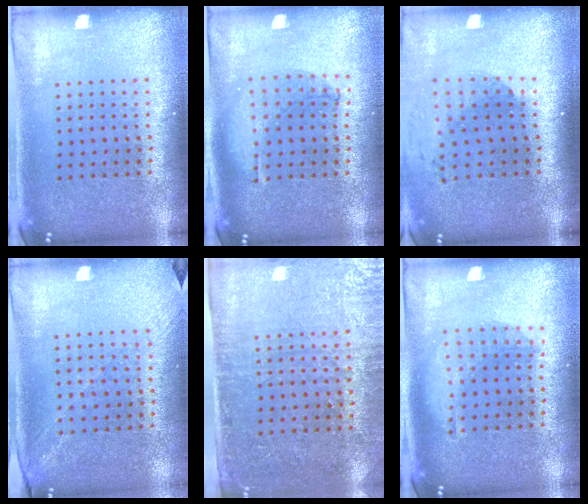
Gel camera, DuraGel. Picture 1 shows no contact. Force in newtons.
{"total": 0.6, "press": 0.6, "slide": 0.2}
{"total": 1.6, "press": 1.3, "slide": 0.9}
{"total": 1.3, "press": 1.1, "slide": 0.7}
{"total": 2.9, "press": 2.5, "slide": 1.5}
{"total": 1.3, "press": 1.3, "slide": 0.4}